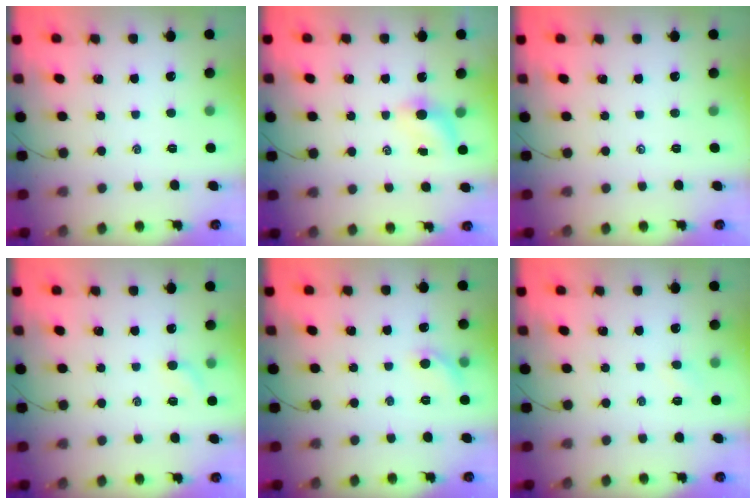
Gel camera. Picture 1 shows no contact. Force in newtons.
{"total": 4.1, "press": 4.0, "slide": 0.6}
{"total": 0.0}
{"total": 4.3, "press": 4.2, "slide": 1.1}
{"total": 6.0, "press": 5.9, "slide": 1.3}
{"total": 3.0, "press": 2.9, "slide": 0.8}